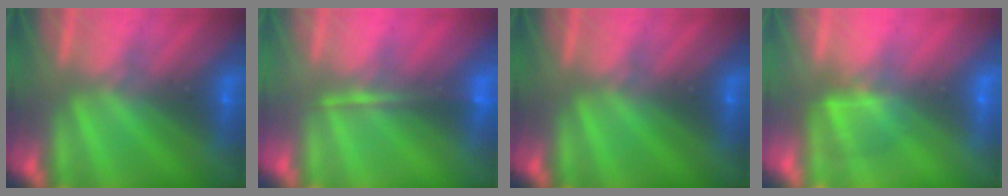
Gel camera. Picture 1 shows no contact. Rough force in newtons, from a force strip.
{"total": 1.6}
{"total": 0.0}
{"total": 4.7}